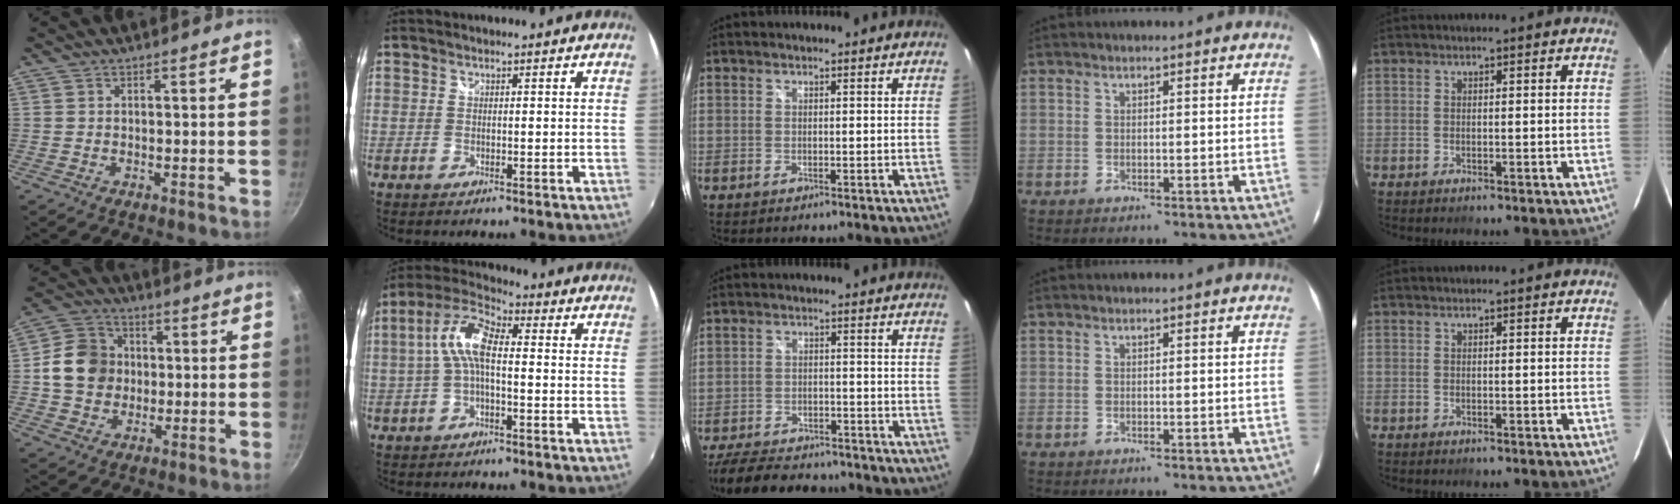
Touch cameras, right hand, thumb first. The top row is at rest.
{"thumb": {"total": 11.3, "force": [0.3, 9.8, 5.5], "torque": [-0.070, 0.016, -0.006]}, "index": {"total": 8.5, "force": [-0.3, 3.3, 7.8], "torque": [-0.171, 0.025, -0.011]}, "middle": {"total": 15.4, "force": [-12.7, 5.7, 6.6], "torque": [-0.151, -0.006, -0.186]}}